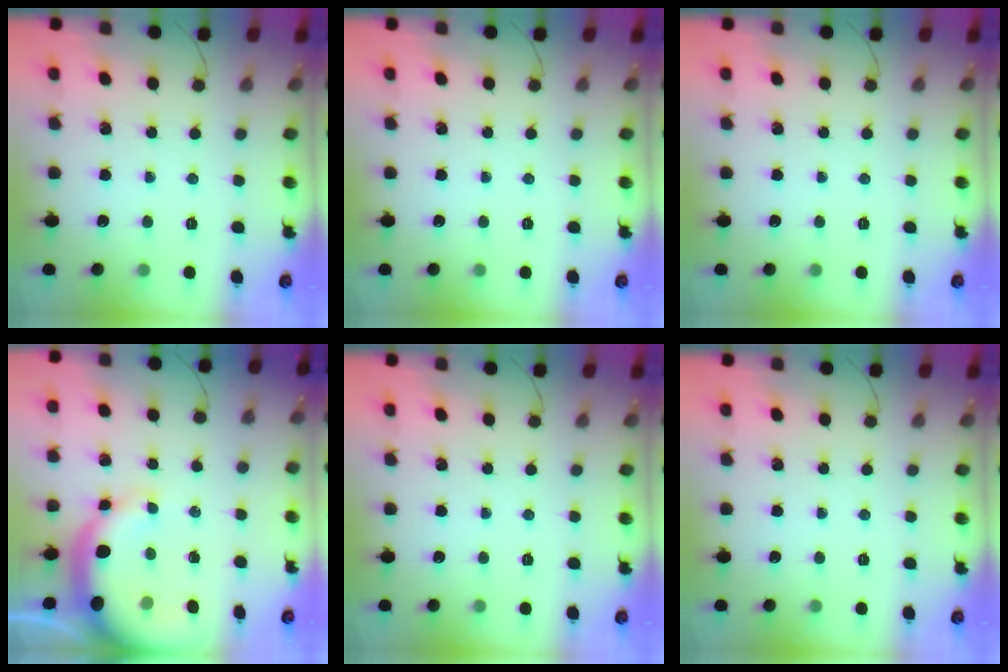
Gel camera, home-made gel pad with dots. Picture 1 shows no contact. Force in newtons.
{"total": 0.0}
{"total": 0.0}
{"total": 10.5, "press": 10.2, "slide": 2.6}
{"total": 0.0}
{"total": 0.0}